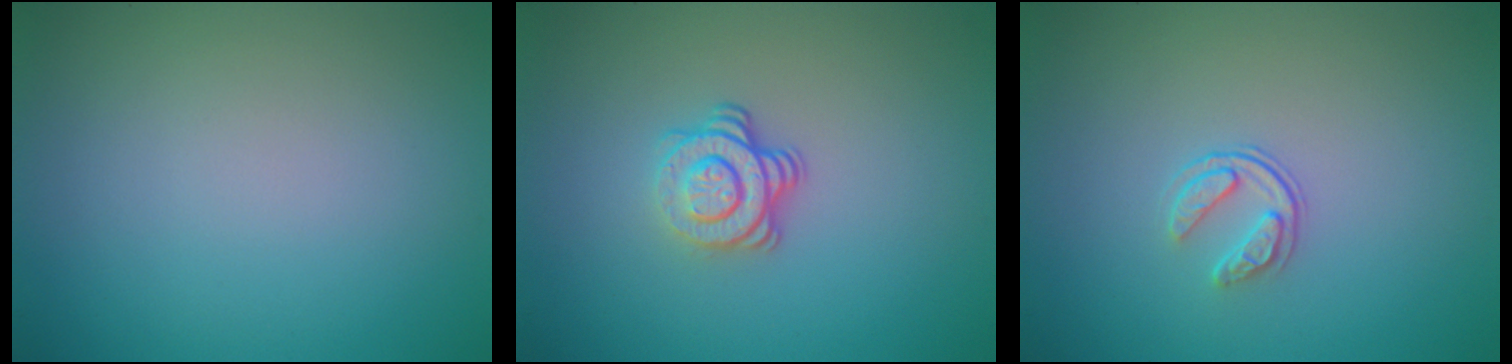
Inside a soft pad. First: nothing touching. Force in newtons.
{"total": 3.6, "press": 2.4, "slide": 2.7}
{"total": 1.7, "press": 1.1, "slide": 1.3}